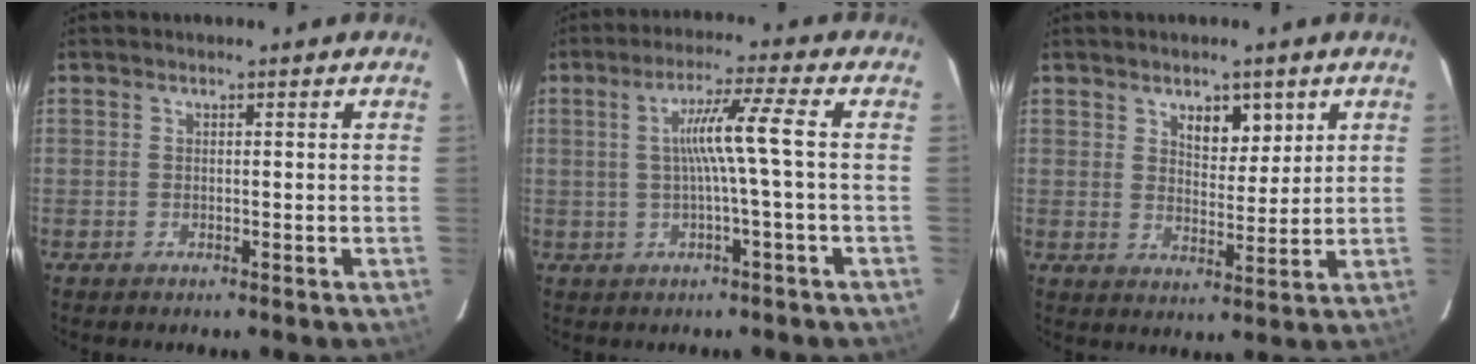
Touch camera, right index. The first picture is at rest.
{"total": 6.8, "force": [0.2, -1.4, 6.6], "torque": [-0.116, 0.013, 0.009]}
{"total": 5.3, "force": [2.9, 2.6, 3.5], "torque": [-0.051, -0.001, 0.048]}